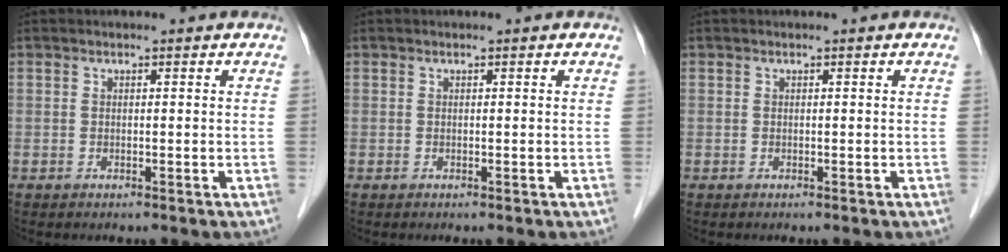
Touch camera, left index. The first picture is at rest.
{"total": 0.0}
{"total": 0.0}